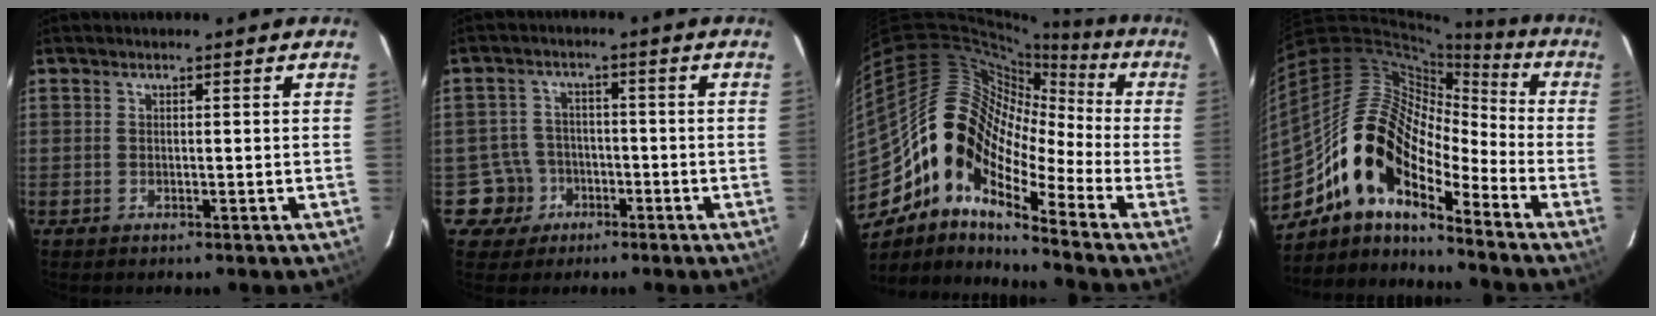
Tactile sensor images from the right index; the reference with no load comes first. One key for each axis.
{"total": 6.0, "fx": -2.6, "fy": 5.4, "fz": -0.2, "tx": -0.010, "ty": 0.026, "tz": -0.042}
{"total": 15.4, "fx": -7.0, "fy": 8.7, "fz": 10.7, "tx": -0.180, "ty": 0.010, "tz": -0.156}
{"total": 16.1, "fx": -10.7, "fy": 6.9, "fz": 9.8, "tx": -0.170, "ty": 0.006, "tz": -0.221}